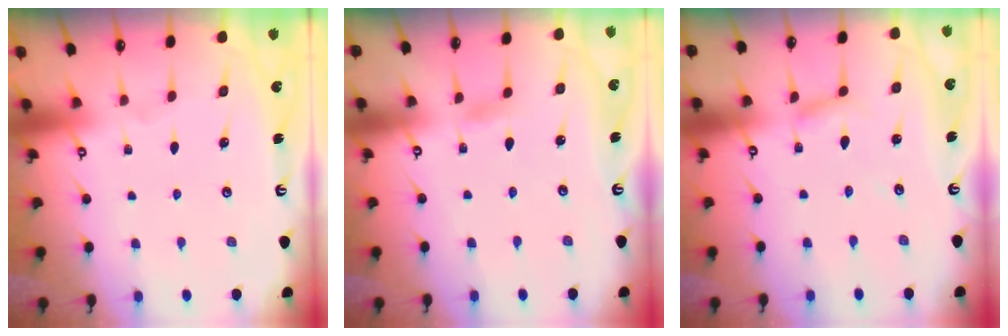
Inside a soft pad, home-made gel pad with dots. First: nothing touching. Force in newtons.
{"total": 2.4, "press": 2.4, "slide": 0.3}
{"total": 2.3, "press": 2.3, "slide": 0.2}